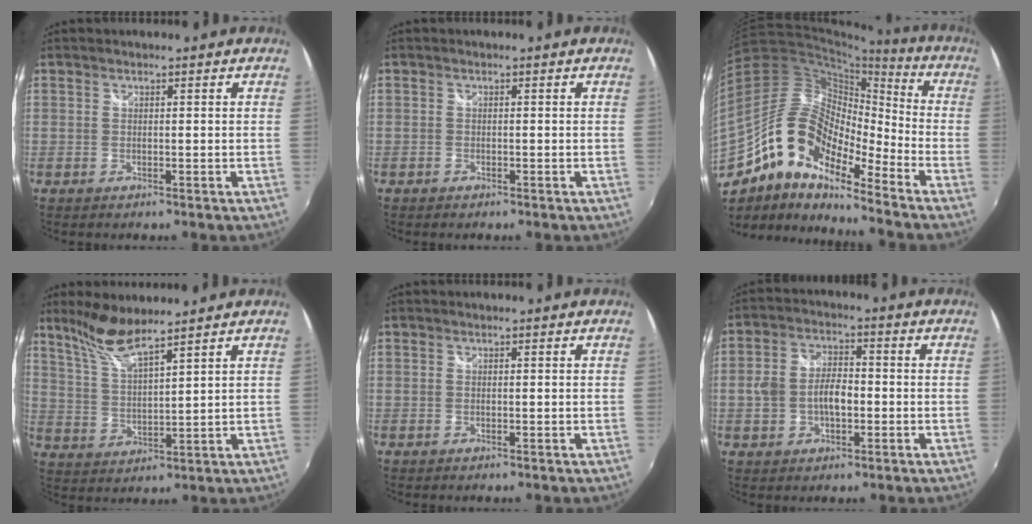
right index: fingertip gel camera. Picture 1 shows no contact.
{"total": 0.7, "force": [-0.6, 0.4, 0.1], "torque": [-0.004, 0.000, -0.010]}
{"total": 16.8, "force": [-10.6, 6.7, 11.2], "torque": [-0.195, 0.004, -0.219]}
{"total": 8.0, "force": [6.6, 0.7, 4.3], "torque": [-0.091, 0.002, 0.139]}
{"total": 0.0}
{"total": 7.5, "force": [-1.5, 4.6, 5.7], "torque": [-0.112, 0.011, -0.020]}